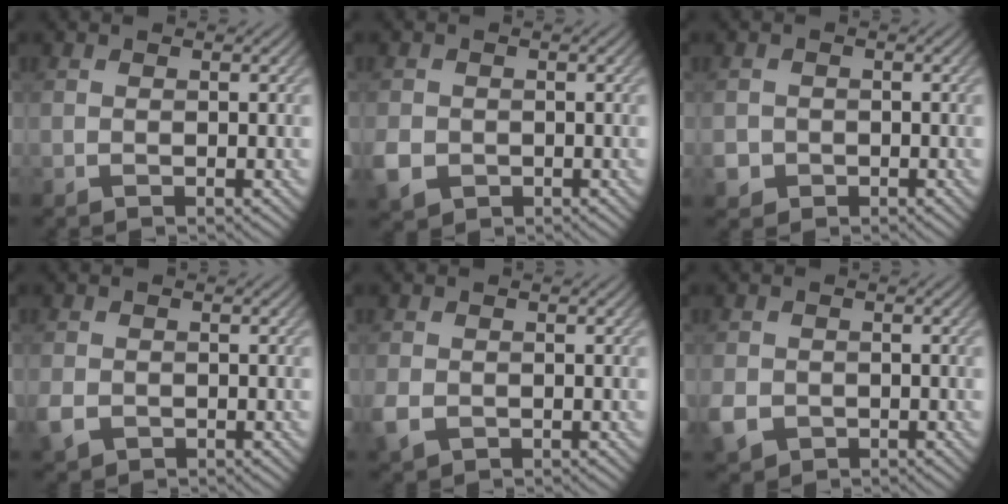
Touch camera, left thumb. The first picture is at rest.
{"total": 3.7, "force": [-1.2, 3.1, 1.6], "torque": [-0.046, -0.011, -0.027]}
{"total": 2.4, "force": [-1.0, 2.1, 0.5], "torque": [-0.013, -0.010, -0.022]}
{"total": 2.8, "force": [-1.1, 2.2, 1.4], "torque": [-0.041, -0.013, -0.025]}
{"total": 2.8, "force": [-0.8, 2.1, 1.6], "torque": [-0.045, -0.012, -0.018]}
{"total": 3.7, "force": [-1.3, 3.1, 1.7], "torque": [-0.047, -0.014, -0.029]}